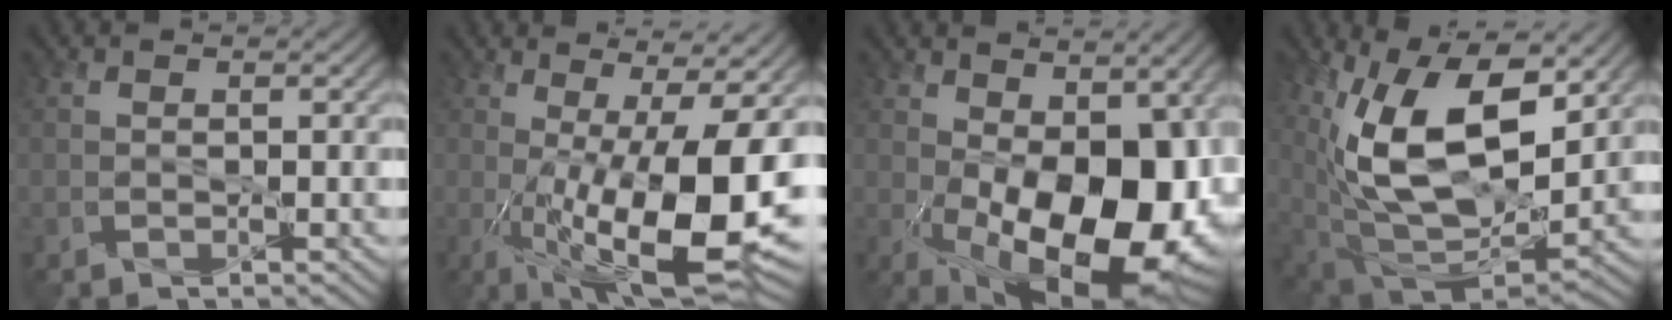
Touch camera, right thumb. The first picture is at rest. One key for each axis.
{"total": 16.9, "fx": -1.9, "fy": 5.1, "fz": 16.0, "tx": -0.249, "ty": -0.010, "tz": -0.020}
{"total": 19.6, "fx": -1.8, "fy": 10.7, "fz": 16.3, "tx": -0.222, "ty": -0.042, "tz": 0.006}
{"total": 16.9, "fx": 5.4, "fy": 8.4, "fz": 13.6, "tx": -0.252, "ty": -0.001, "tz": 0.093}